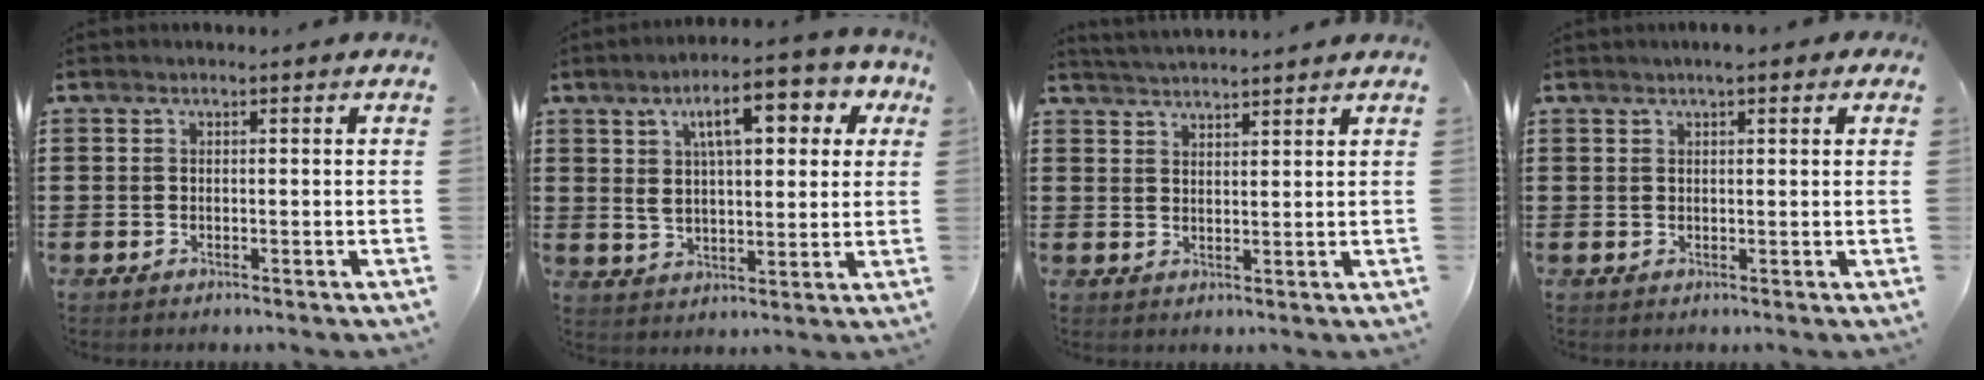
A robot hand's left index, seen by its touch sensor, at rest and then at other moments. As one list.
[{"total": 10.9, "force": [5.3, 3.9, 8.6], "torque": [-0.151, -0.008, 0.081]}, {"total": 2.7, "force": [2.7, -0.3, -0.1], "torque": [-0.007, -0.009, 0.050]}, {"total": 2.2, "force": [1.5, 0.3, 1.6], "torque": [-0.034, 0.003, 0.026]}]